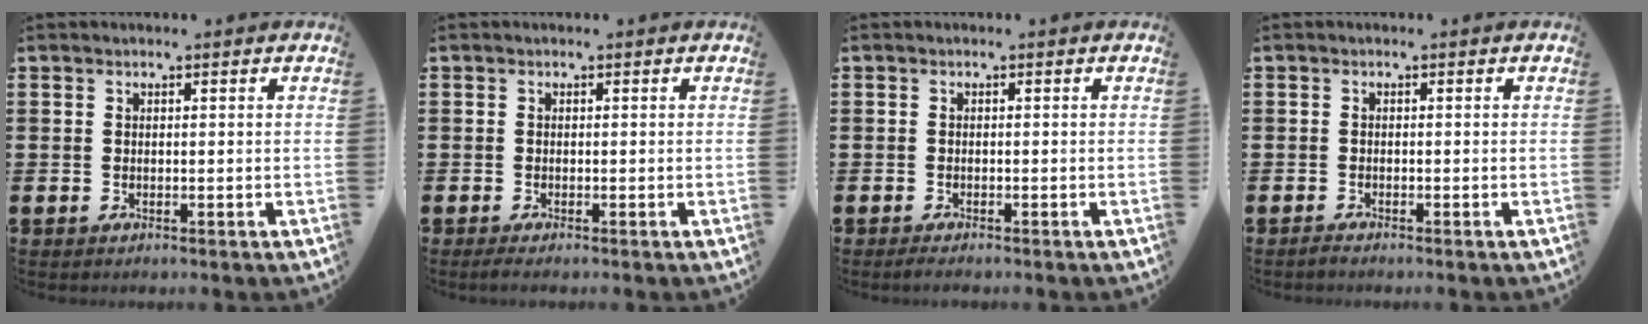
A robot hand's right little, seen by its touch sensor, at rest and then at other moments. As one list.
[{"total": 0.6, "force": [-0.3, 0.1, 0.6], "torque": [-0.008, -0.002, -0.006]}, {"total": 0.7, "force": [-0.5, 0.1, 0.4], "torque": [-0.009, -0.002, -0.011]}, {"total": 0.6, "force": [-0.5, 0.0, 0.2], "torque": [-0.006, -0.003, -0.010]}]